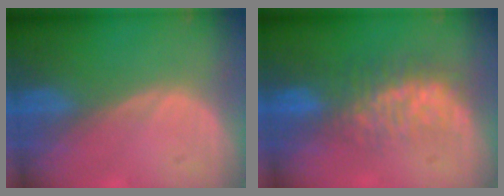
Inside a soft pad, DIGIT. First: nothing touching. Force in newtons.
{"total": 7.7, "press": 7.1, "slide": 3.1}